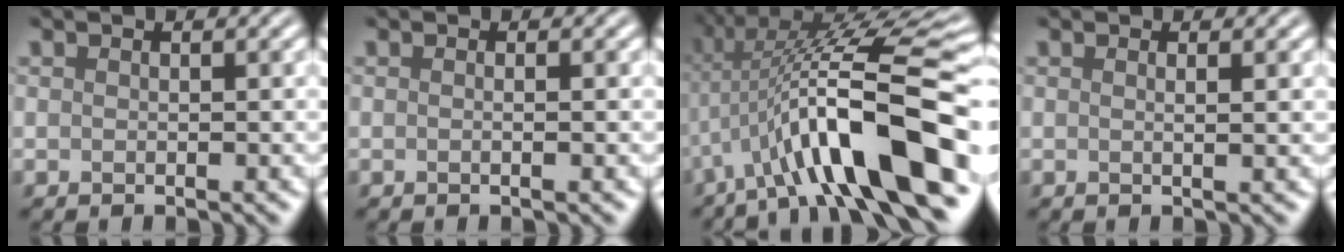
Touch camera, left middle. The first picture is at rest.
{"total": 1.3, "force": [0.2, 0.7, 1.1], "torque": [0.002, -0.010, -0.014]}
{"total": 13.5, "force": [-2.8, 3.6, 12.8], "torque": [-0.211, 0.026, -0.046]}
{"total": 1.5, "force": [0.3, 0.5, 1.3], "torque": [-0.016, 0.005, -0.008]}